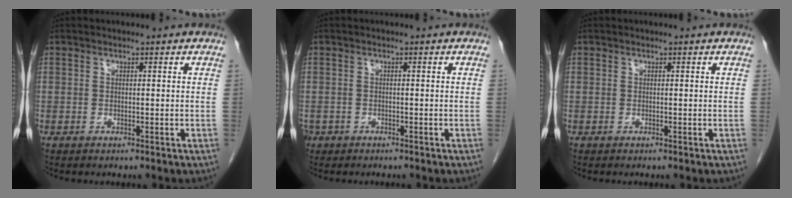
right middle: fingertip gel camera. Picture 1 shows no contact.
{"total": 2.7, "force": [-2.1, 1.7, 0.6], "torque": [-0.016, -0.001, -0.035]}
{"total": 0.0}